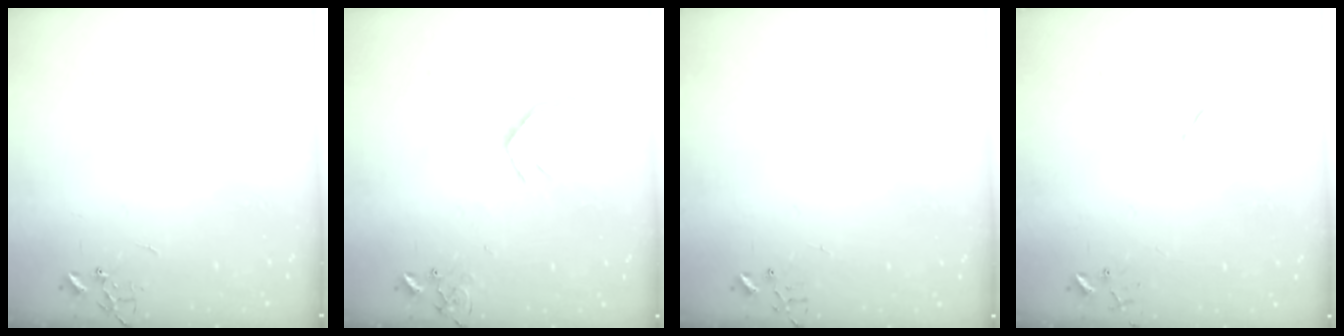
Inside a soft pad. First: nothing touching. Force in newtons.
{"total": 14.4, "press": 14.3, "slide": 1.9}
{"total": 2.5, "press": 2.5, "slide": 0.4}
{"total": 5.3, "press": 5.3, "slide": 0.2}